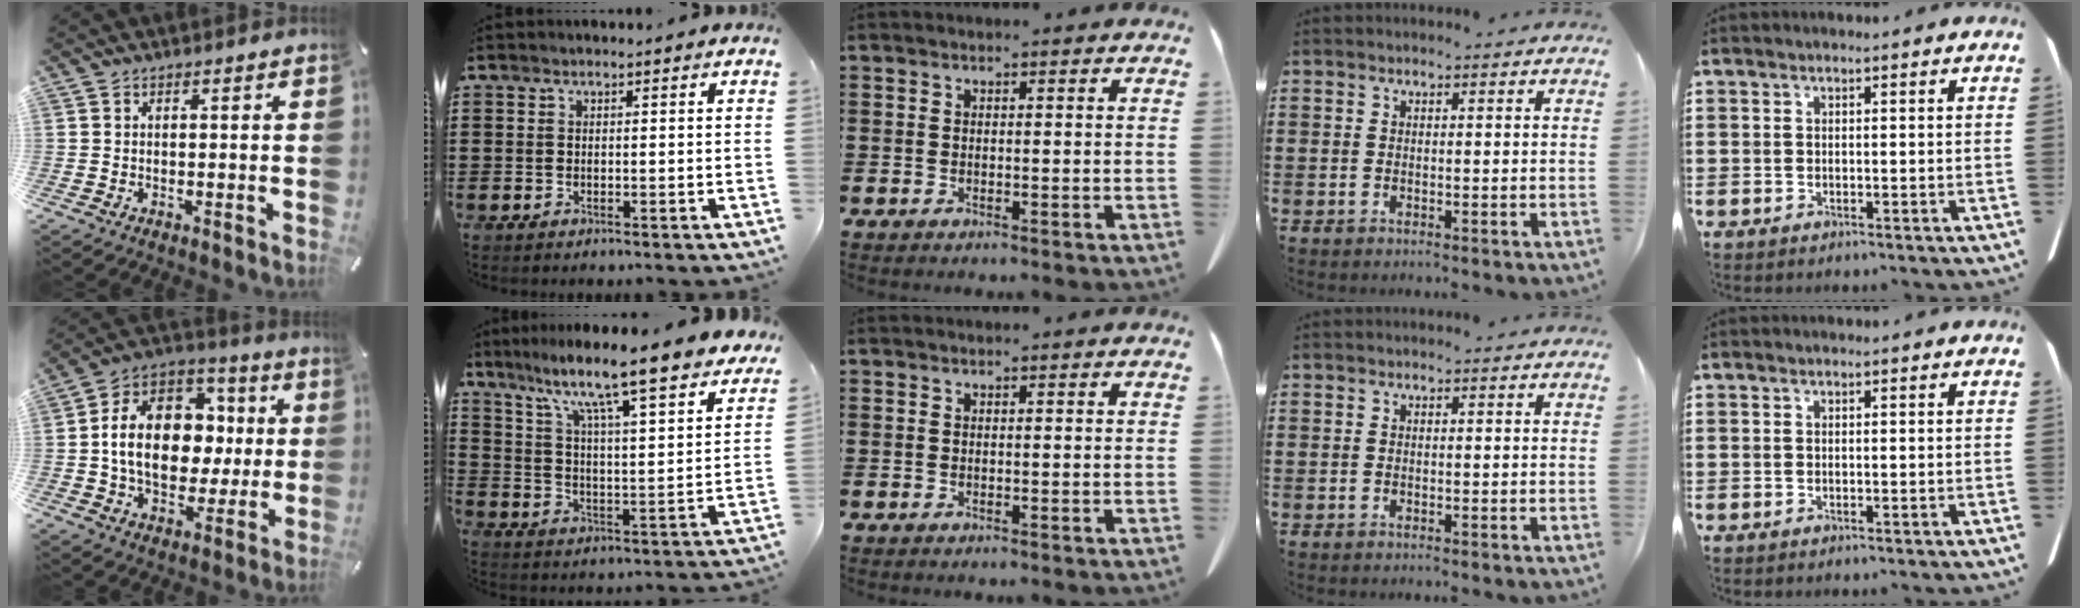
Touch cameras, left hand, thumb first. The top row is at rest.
{"thumb": {"total": 17.4, "force": [-0.4, 13.6, 10.8], "torque": [-0.211, 0.009, -0.002]}, "index": {"total": 10.0, "force": [8.4, -0.3, 5.5], "torque": [-0.130, -0.068, 0.133]}}